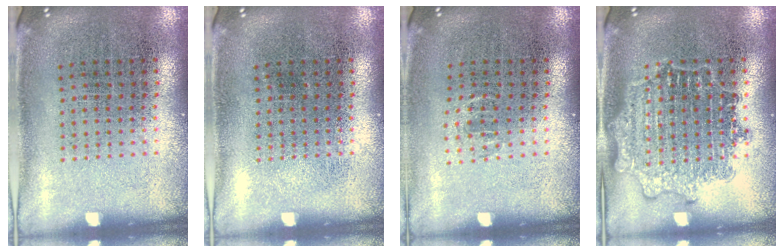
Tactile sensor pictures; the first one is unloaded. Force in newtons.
{"total": 0.0}
{"total": 0.5, "press": 0.5, "slide": 0.3}
{"total": 1.5, "press": 1.5, "slide": 0.2}